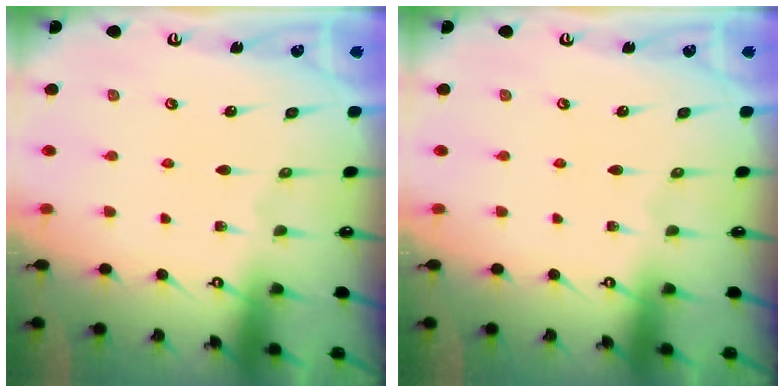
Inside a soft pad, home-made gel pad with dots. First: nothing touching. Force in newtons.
{"total": 0.0}